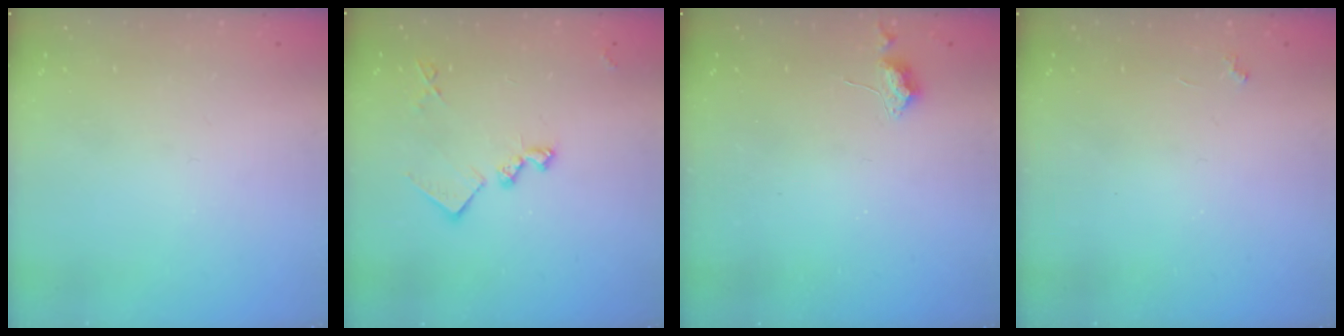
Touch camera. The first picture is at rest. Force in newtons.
{"total": 11.0, "press": 11.0, "slide": 0.3}
{"total": 5.5, "press": 5.4, "slide": 0.8}
{"total": 2.3, "press": 2.3, "slide": 0.4}